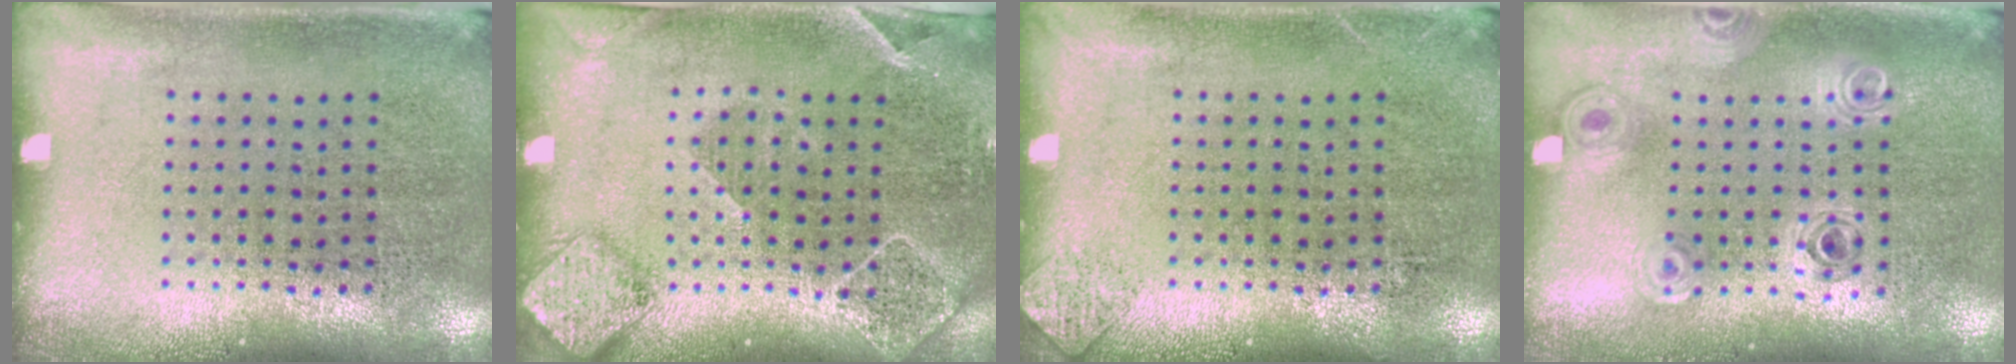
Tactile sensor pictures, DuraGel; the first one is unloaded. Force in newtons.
{"total": 1.8, "press": 1.7, "slide": 0.5}
{"total": 0.8, "press": 0.8, "slide": 0.1}
{"total": 1.0, "press": 1.0, "slide": 0.2}